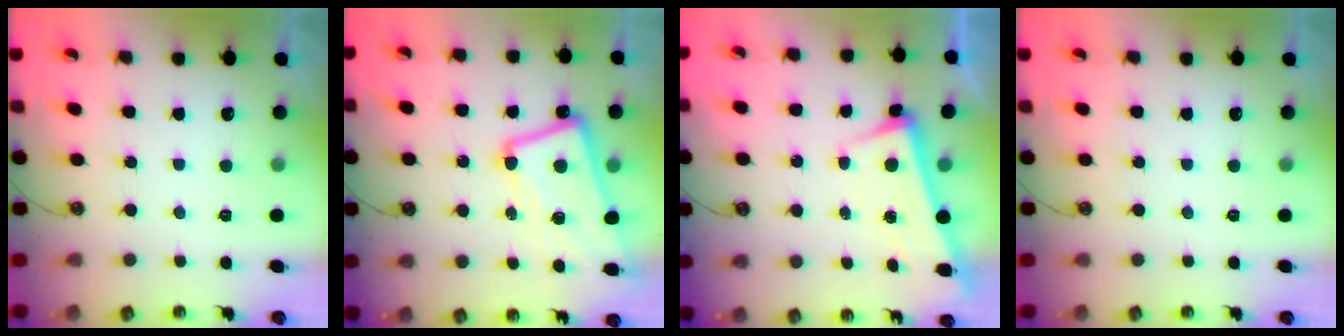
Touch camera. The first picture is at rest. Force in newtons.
{"total": 10.7, "press": 10.5, "slide": 1.7}
{"total": 3.2, "press": 3.0, "slide": 1.0}
{"total": 0.0}